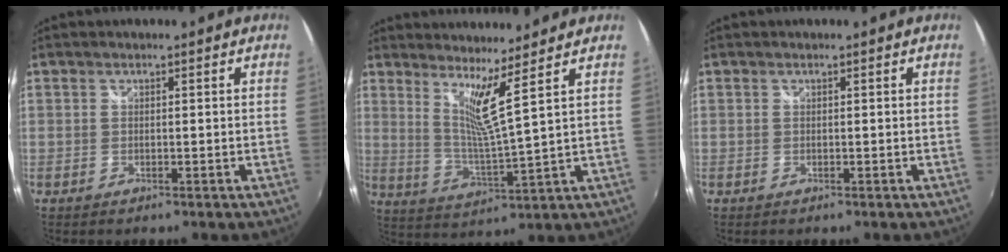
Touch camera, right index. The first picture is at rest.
{"total": 6.9, "force": [4.6, -1.4, 4.9], "torque": [-0.083, -0.018, 0.085]}
{"total": 0.0}